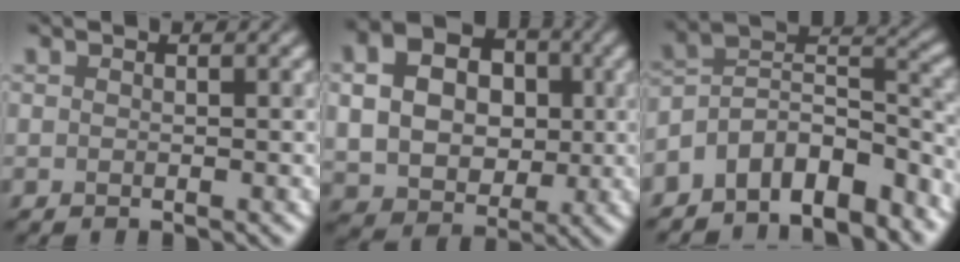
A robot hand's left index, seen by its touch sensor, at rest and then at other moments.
{"total": 8.9, "force": [1.3, 6.8, 5.6], "torque": [-0.119, 0.010, 0.020]}
{"total": 8.8, "force": [-6.1, 4.0, 5.0], "torque": [-0.068, 0.012, -0.117]}